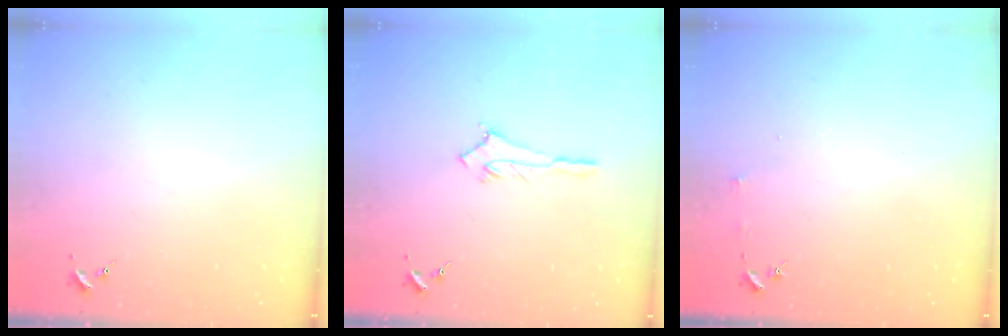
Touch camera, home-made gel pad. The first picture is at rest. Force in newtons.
{"total": 2.9, "press": 2.8, "slide": 0.4}
{"total": 3.0, "press": 3.0, "slide": 0.3}